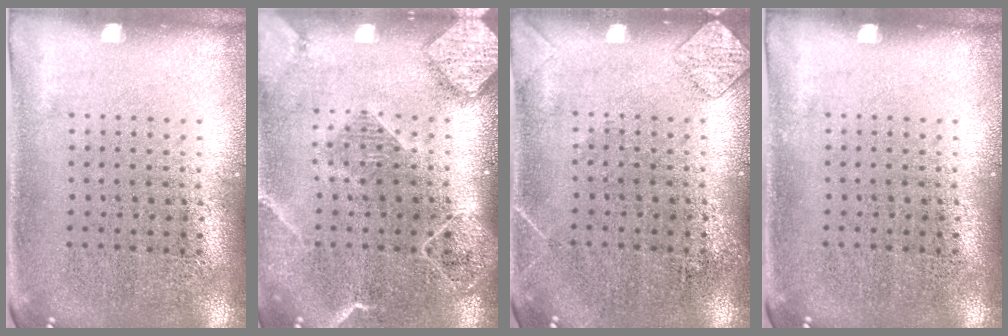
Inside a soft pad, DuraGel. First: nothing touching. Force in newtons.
{"total": 2.3, "press": 1.9, "slide": 1.2}
{"total": 1.4, "press": 1.4, "slide": 0.1}
{"total": 0.0}